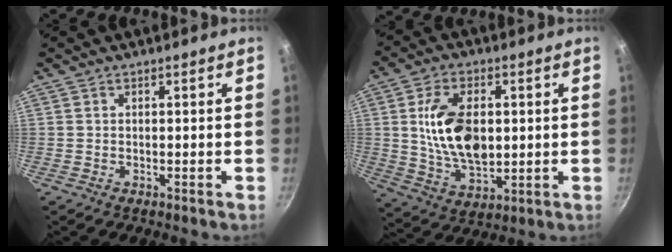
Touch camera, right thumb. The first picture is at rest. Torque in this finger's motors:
{"motor_torque": [0.78, 1.21, 1.69, 0.16, 0.39]}